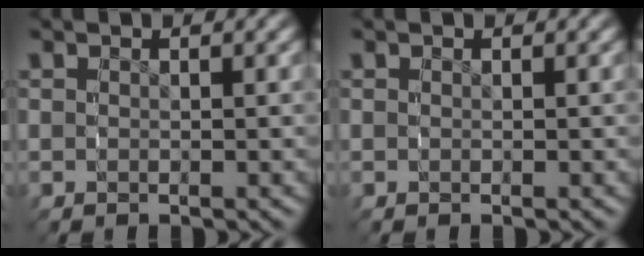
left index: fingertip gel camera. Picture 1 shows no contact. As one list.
[{"total": 0.0}]